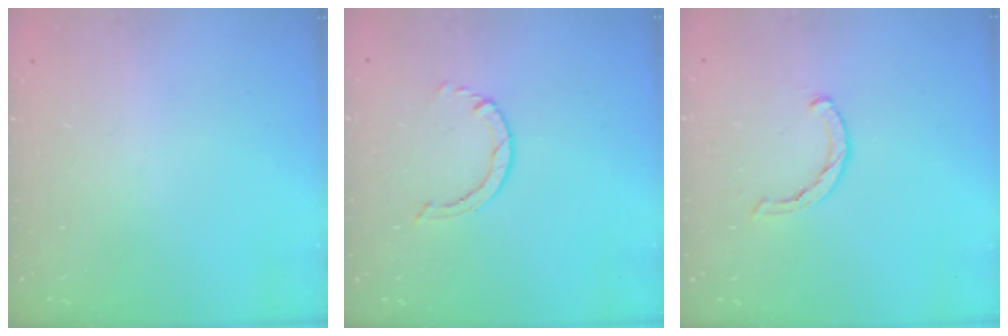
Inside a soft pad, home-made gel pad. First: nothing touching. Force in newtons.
{"total": 0.6, "press": 0.6, "slide": 0.1}
{"total": 1.4, "press": 1.3, "slide": 0.3}